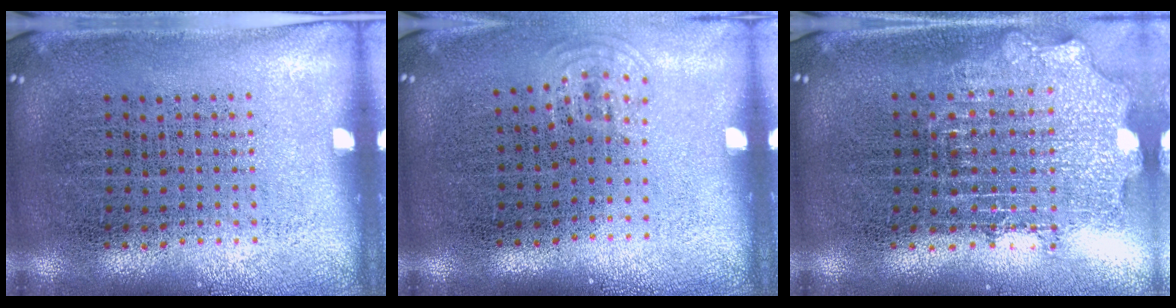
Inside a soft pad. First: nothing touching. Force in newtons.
{"total": 0.8, "press": 0.5, "slide": 0.6}
{"total": 2.0, "press": 1.6, "slide": 1.2}